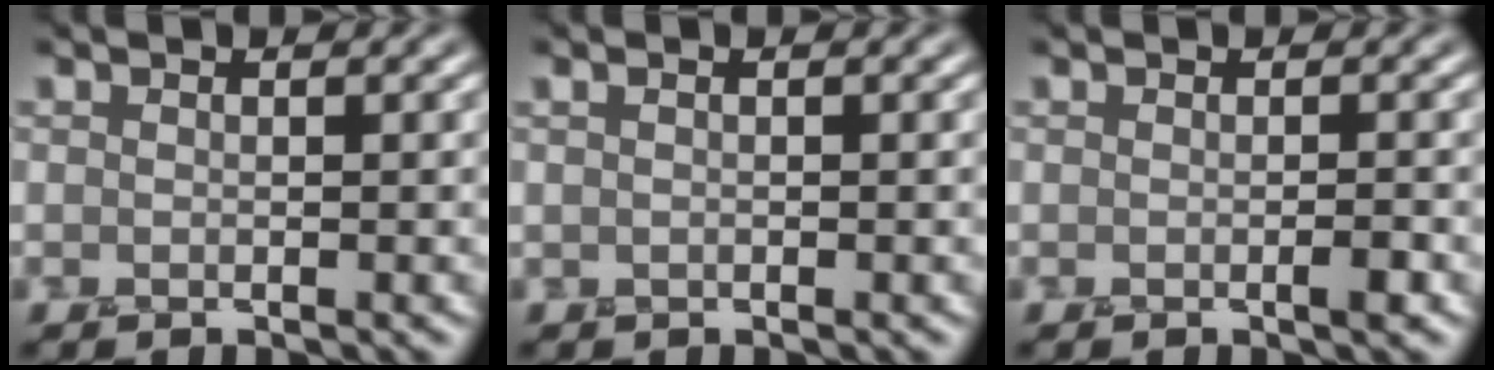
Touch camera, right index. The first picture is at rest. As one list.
[{"total": 0.6, "force": [0.1, 0.3, 0.5], "torque": [-0.012, 0.002, 0.003]}, {"total": 0.9, "force": [-0.3, 0.1, 0.8], "torque": [-0.012, 0.001, -0.005]}]